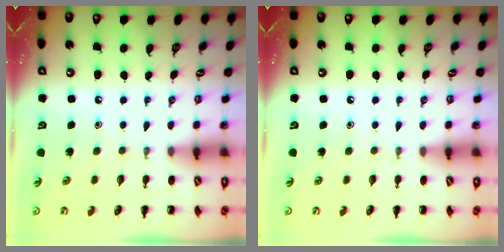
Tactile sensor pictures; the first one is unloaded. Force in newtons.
{"total": 0.0}